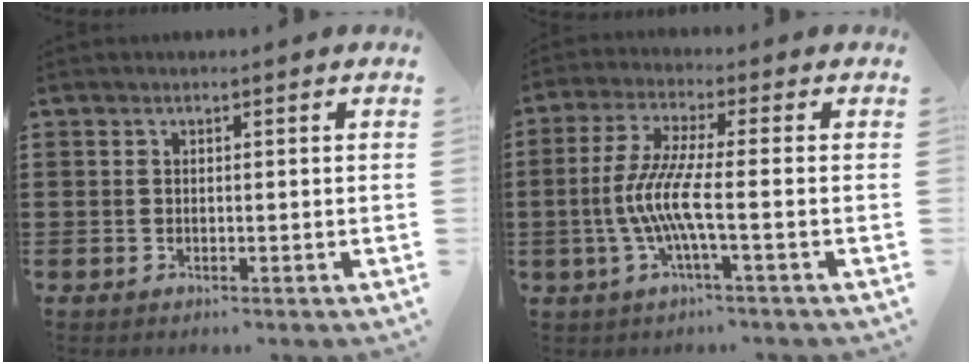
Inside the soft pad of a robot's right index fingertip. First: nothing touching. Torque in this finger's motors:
{"motor_torque": [1.38, -0.76, 0.87, 0.21]}